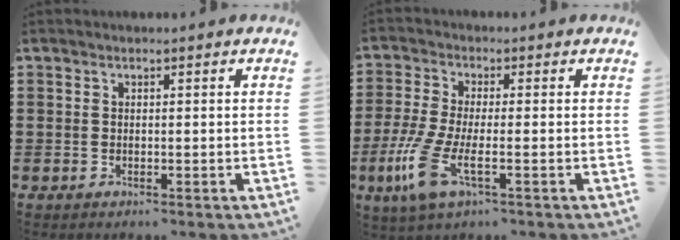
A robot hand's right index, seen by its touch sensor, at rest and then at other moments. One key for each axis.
{"total": 7.4, "fx": -2.6, "fy": 2.2, "fz": 6.6, "tx": -0.167, "ty": -0.024, "tz": -0.053}